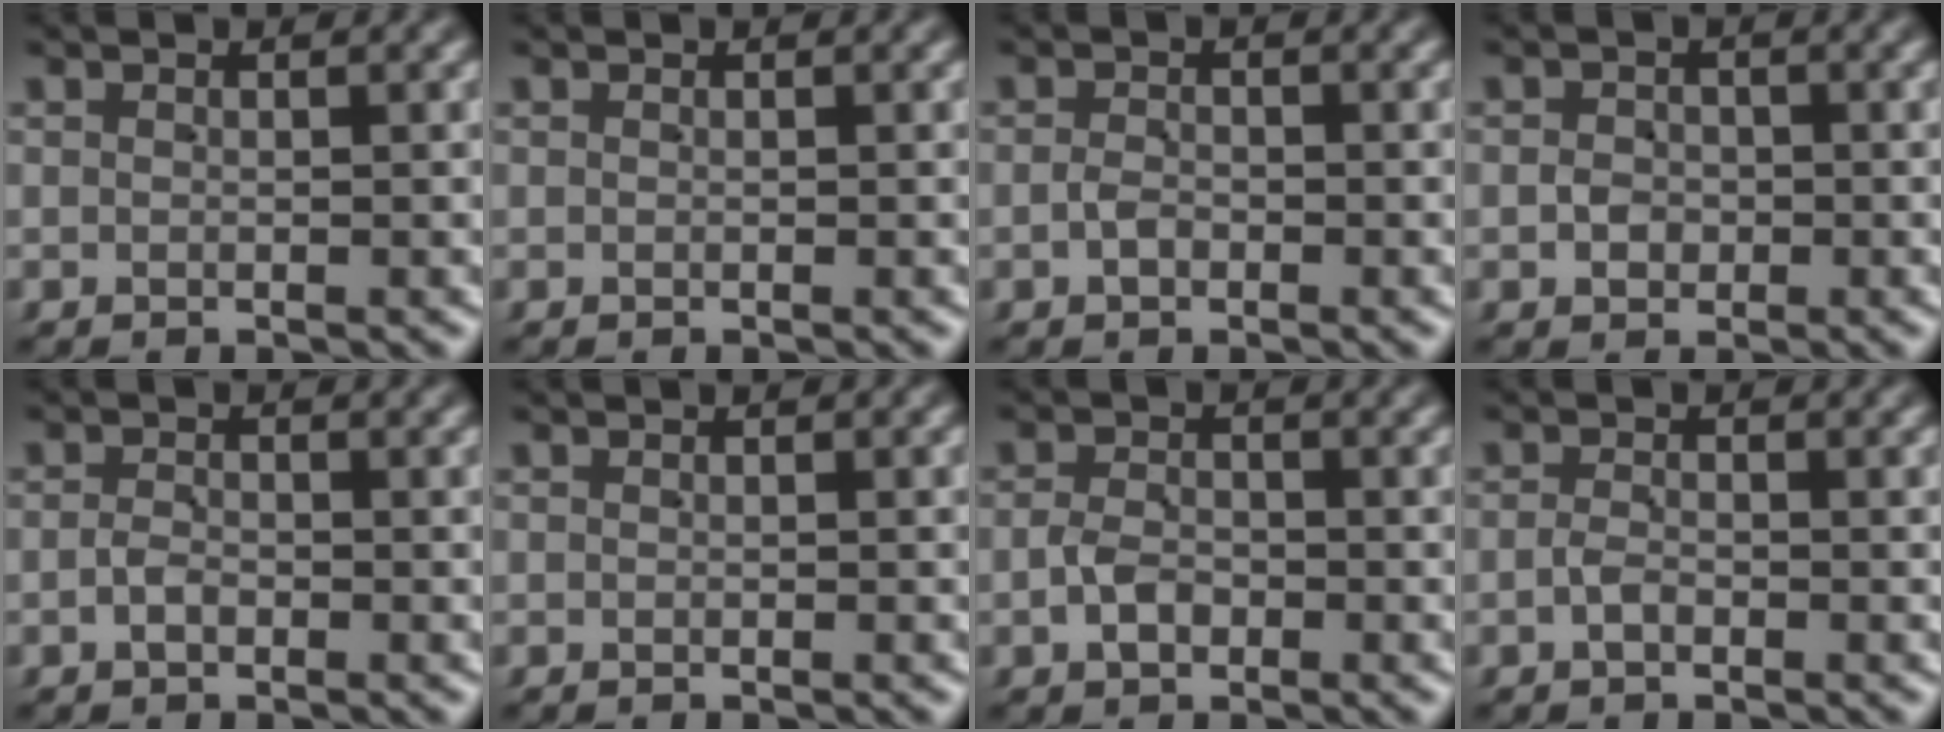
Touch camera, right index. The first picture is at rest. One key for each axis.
{"total": 0.0}
{"total": 1.2, "fx": -0.8, "fy": 0.7, "fz": 0.4, "tx": -0.009, "ty": 0.003, "tz": -0.015}
{"total": 1.6, "fx": -0.5, "fy": 1.5, "fz": 0.4, "tx": -0.004, "ty": -0.002, "tz": -0.005}
{"total": 1.2, "fx": -0.9, "fy": 0.6, "fz": 0.4, "tx": -0.009, "ty": 0.004, "tz": -0.018}
{"total": 0.0}
{"total": 2.1, "fx": -1.0, "fy": 1.5, "fz": 1.0, "tx": -0.018, "ty": 0.003, "tz": -0.017}
{"total": 1.1, "fx": -0.9, "fy": 0.4, "fz": 0.5, "tx": -0.010, "ty": 0.004, "tz": -0.019}